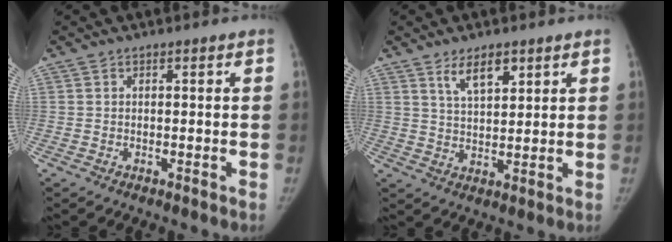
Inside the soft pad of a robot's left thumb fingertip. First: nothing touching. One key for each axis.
{"total": 5.9, "fx": 3.6, "fy": 2.4, "fz": 4.0, "tx": -0.053, "ty": -0.026, "tz": 0.066}